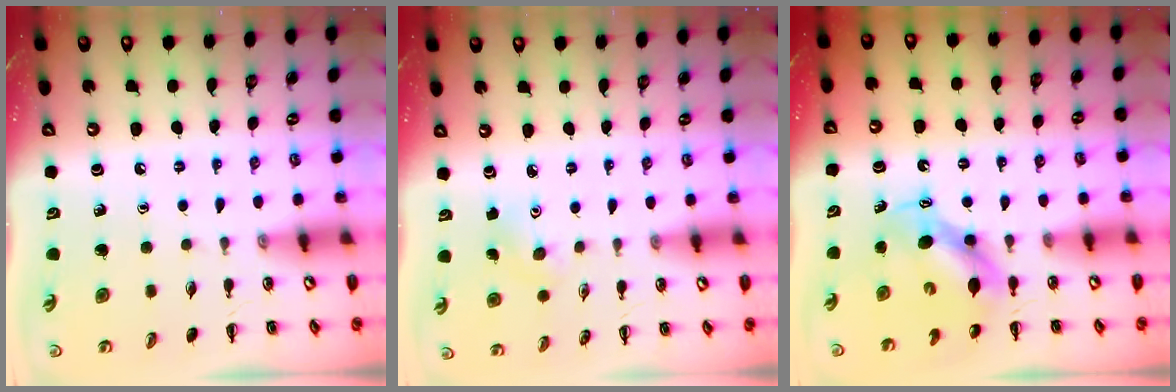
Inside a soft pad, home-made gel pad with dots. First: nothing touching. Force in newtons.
{"total": 4.7, "press": 4.5, "slide": 1.3}
{"total": 6.6, "press": 6.5, "slide": 0.8}